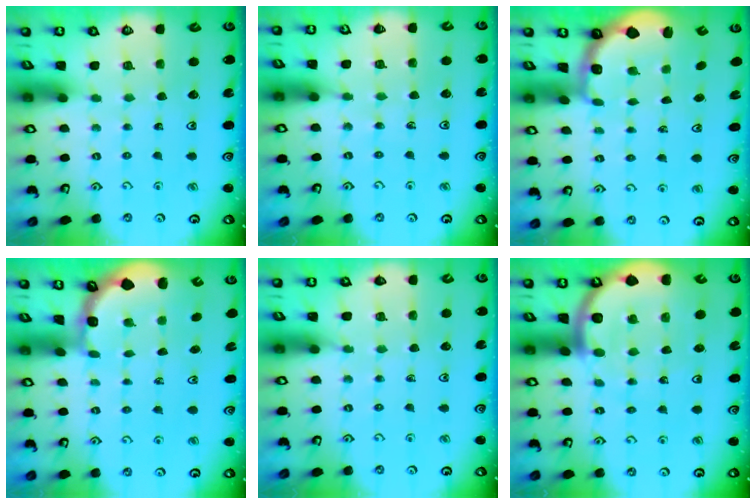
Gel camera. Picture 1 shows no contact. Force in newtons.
{"total": 4.9, "press": 4.7, "slide": 1.2}
{"total": 2.5, "press": 1.3, "slide": 2.1}
{"total": 1.6, "press": 1.5, "slide": 0.4}
{"total": 2.9, "press": 2.8, "slide": 0.5}
{"total": 9.3, "press": 9.2, "slide": 1.2}